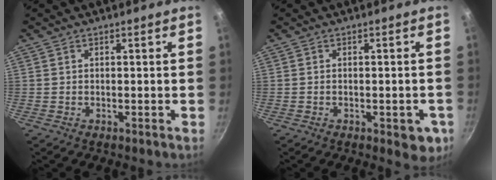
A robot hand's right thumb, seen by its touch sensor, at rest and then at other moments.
{"total": 5.5, "force": [-2.0, 2.5, 4.5], "torque": [-0.036, 0.003, -0.022]}